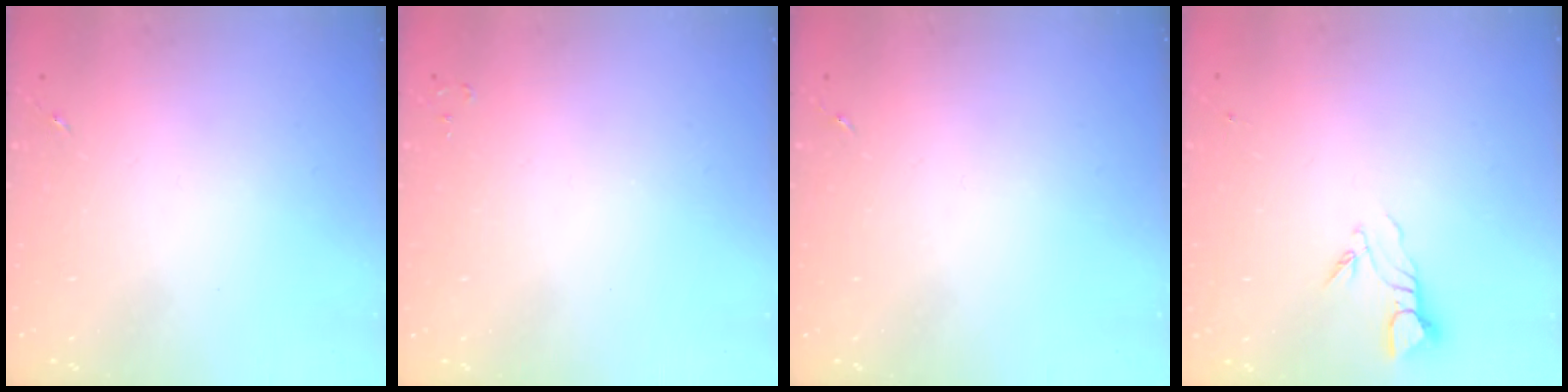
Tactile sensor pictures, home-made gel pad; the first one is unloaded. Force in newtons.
{"total": 2.0, "press": 2.0, "slide": 0.3}
{"total": 0.0}
{"total": 4.3, "press": 4.3, "slide": 0.3}